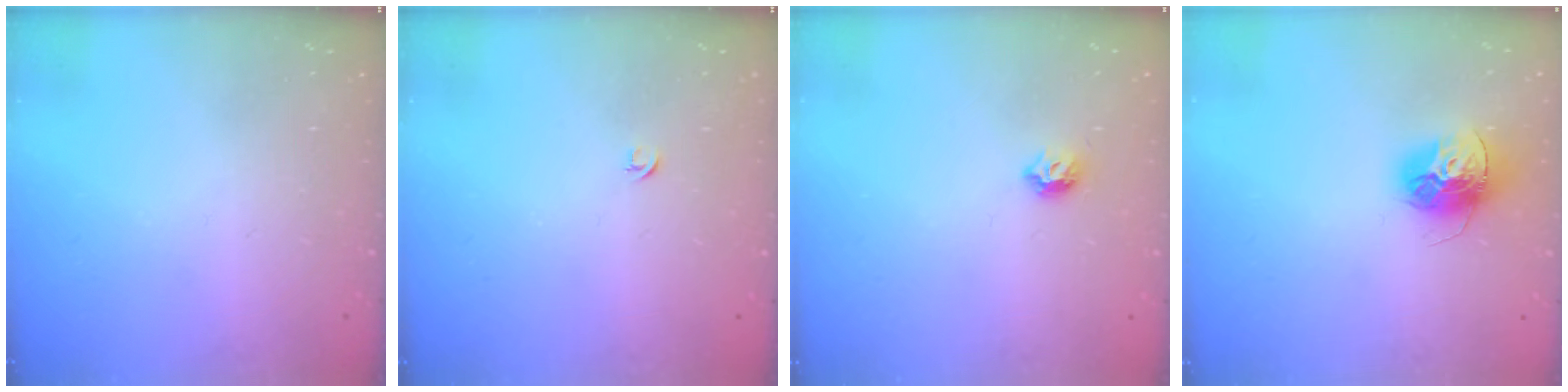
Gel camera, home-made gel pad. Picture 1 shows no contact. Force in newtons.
{"total": 2.7, "press": 2.6, "slide": 0.6}
{"total": 6.0, "press": 5.9, "slide": 1.0}
{"total": 15.2, "press": 15.2, "slide": 1.4}